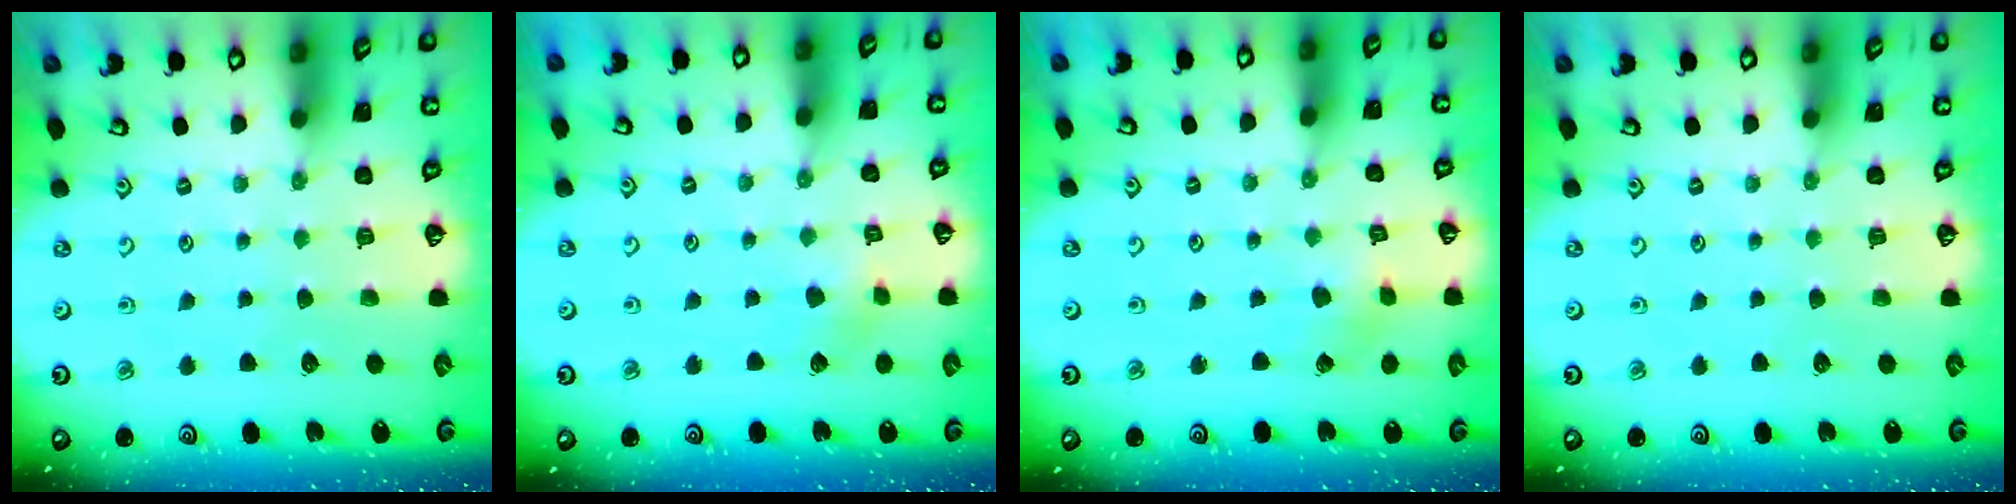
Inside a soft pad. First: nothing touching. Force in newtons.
{"total": 3.6, "press": 3.6, "slide": 0.4}
{"total": 2.9, "press": 2.8, "slide": 0.2}
{"total": 0.0}